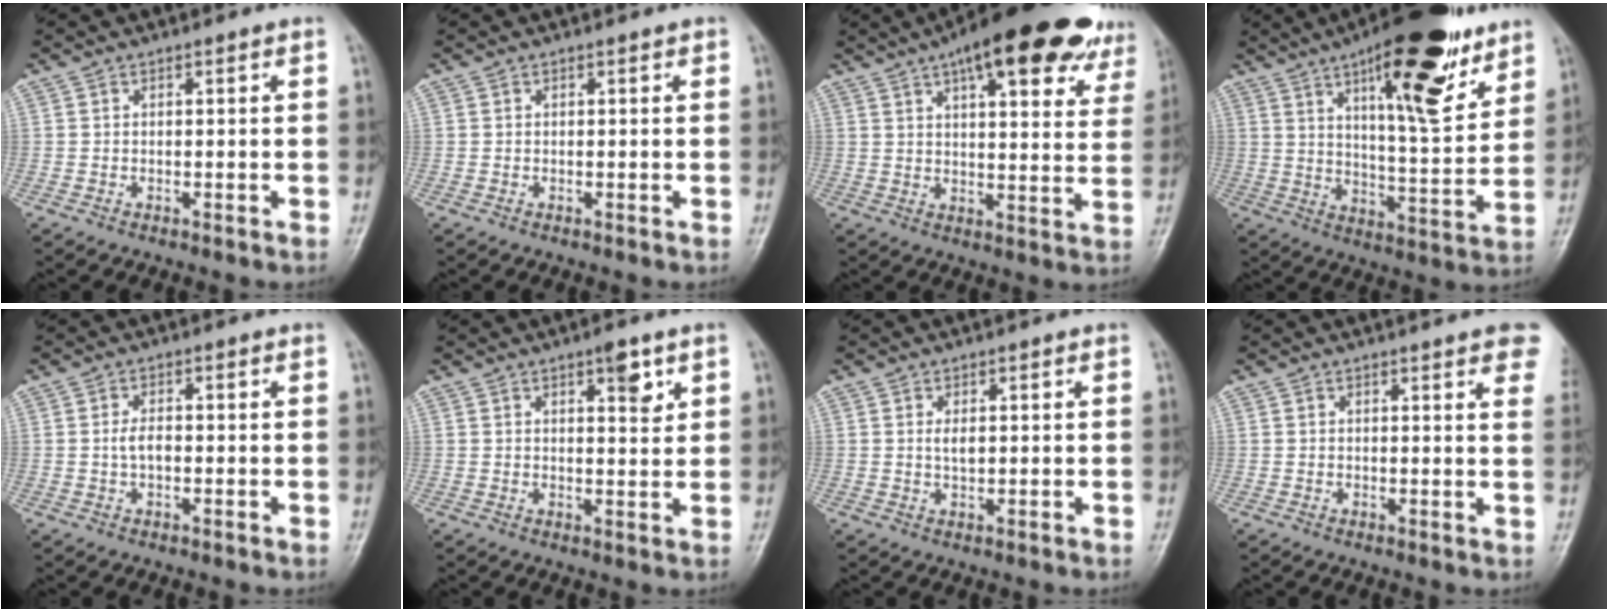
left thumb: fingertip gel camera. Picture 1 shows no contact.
{"total": 0.0}
{"total": 23.3, "force": [14.2, 8.1, 16.5], "torque": [-0.198, -0.011, 0.182]}
{"total": 20.3, "force": [11.8, 6.0, 15.4], "torque": [-0.191, -0.056, 0.182]}
{"total": 2.3, "force": [-0.3, 1.2, 1.9], "torque": [-0.036, 0.006, -0.008]}
{"total": 4.5, "force": [2.4, 1.5, 3.6], "torque": [-0.037, -0.012, 0.034]}
{"total": 2.1, "force": [0.5, 1.0, 1.8], "torque": [-0.024, -0.001, 0.011]}
{"total": 8.2, "force": [5.3, 1.7, 6.1], "torque": [-0.051, -0.009, 0.051]}